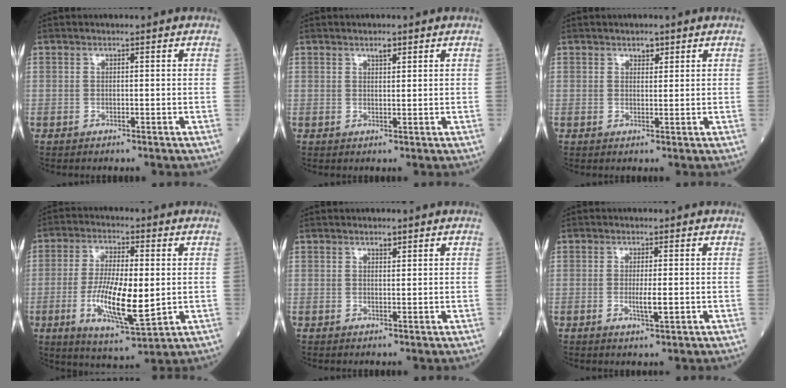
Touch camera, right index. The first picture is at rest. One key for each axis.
{"total": 1.9, "fx": 1.3, "fy": 0.8, "fz": 1.3, "tx": -0.029, "ty": -0.001, "tz": 0.024}
{"total": 2.1, "fx": 1.3, "fy": 1.2, "fz": 1.1, "tx": -0.024, "ty": 0.001, "tz": 0.026}
{"total": 13.1, "fx": -1.5, "fy": 3.5, "fz": 12.5, "tx": -0.242, "ty": -0.013, "tz": -0.021}
{"total": 1.3, "fx": 0.9, "fy": 0.6, "fz": 0.8, "tx": -0.019, "ty": 0.000, "tz": 0.017}
{"total": 3.3, "fx": -0.5, "fy": 0.7, "fz": 3.1, "tx": -0.062, "ty": -0.004, "tz": -0.006}